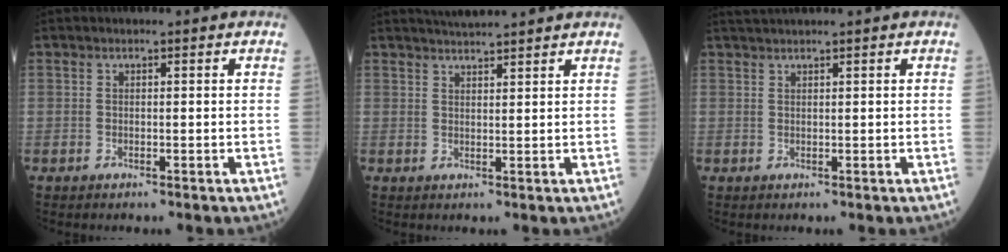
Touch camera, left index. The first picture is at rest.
{"total": 4.5, "force": [4.2, -0.5, 1.3], "torque": [-0.022, 0.022, 0.066]}
{"total": 2.7, "force": [2.4, -0.6, 0.9], "torque": [-0.011, 0.023, 0.050]}